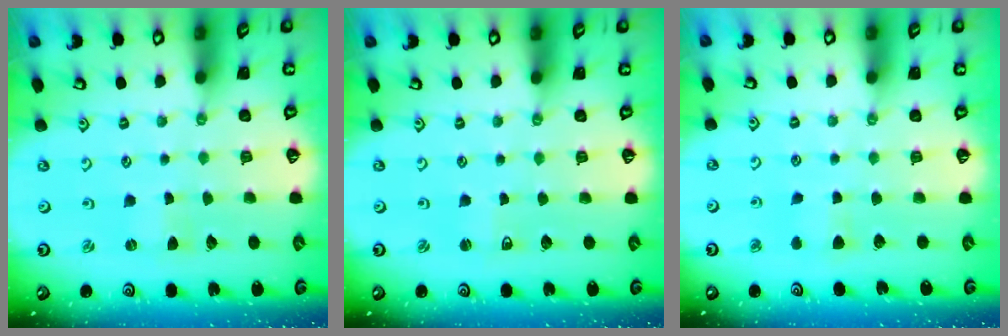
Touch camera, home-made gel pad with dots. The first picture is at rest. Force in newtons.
{"total": 2.1, "press": 2.0, "slide": 0.4}
{"total": 4.1, "press": 4.0, "slide": 0.8}